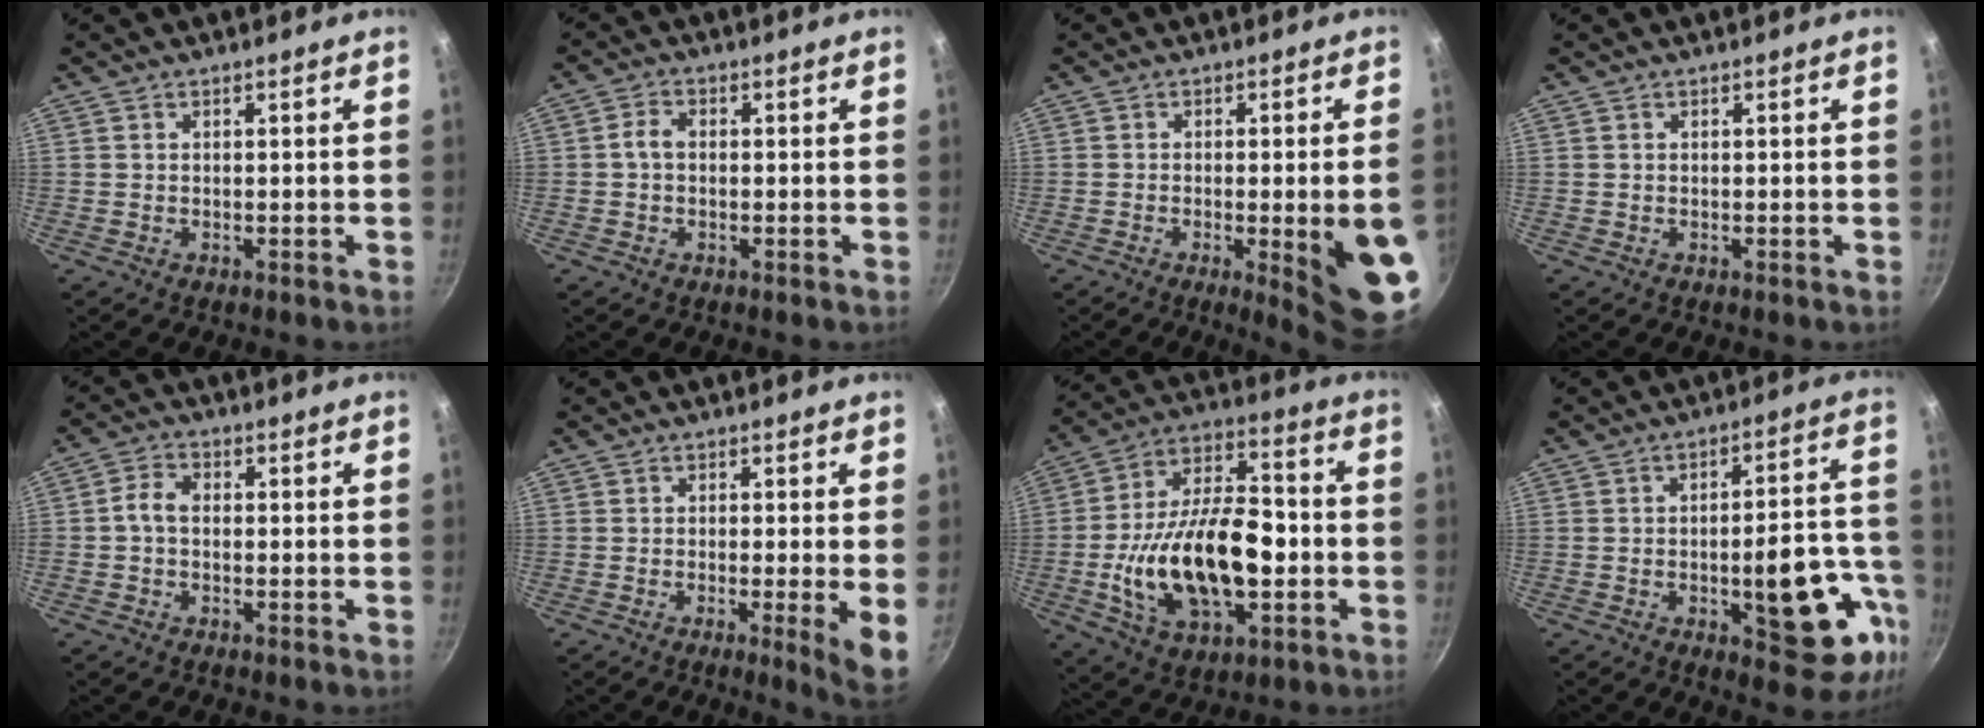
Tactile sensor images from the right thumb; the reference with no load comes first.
{"total": 2.7, "force": [-0.1, 1.9, 1.8], "torque": [-0.032, 0.013, -0.007]}
{"total": 12.9, "force": [-3.0, 2.2, 12.3], "torque": [-0.136, 0.005, -0.029]}
{"total": 0.0}
{"total": 3.5, "force": [-0.4, 2.3, 2.5], "torque": [-0.050, 0.017, -0.018]}
{"total": 5.8, "force": [-0.8, 0.4, 5.8], "torque": [-0.076, -0.010, -0.012]}
{"total": 23.6, "force": [-4.0, 13.0, 19.4], "torque": [-0.323, 0.035, -0.064]}
{"total": 17.9, "force": [-5.8, 7.2, 15.2], "torque": [-0.149, 0.036, -0.071]}